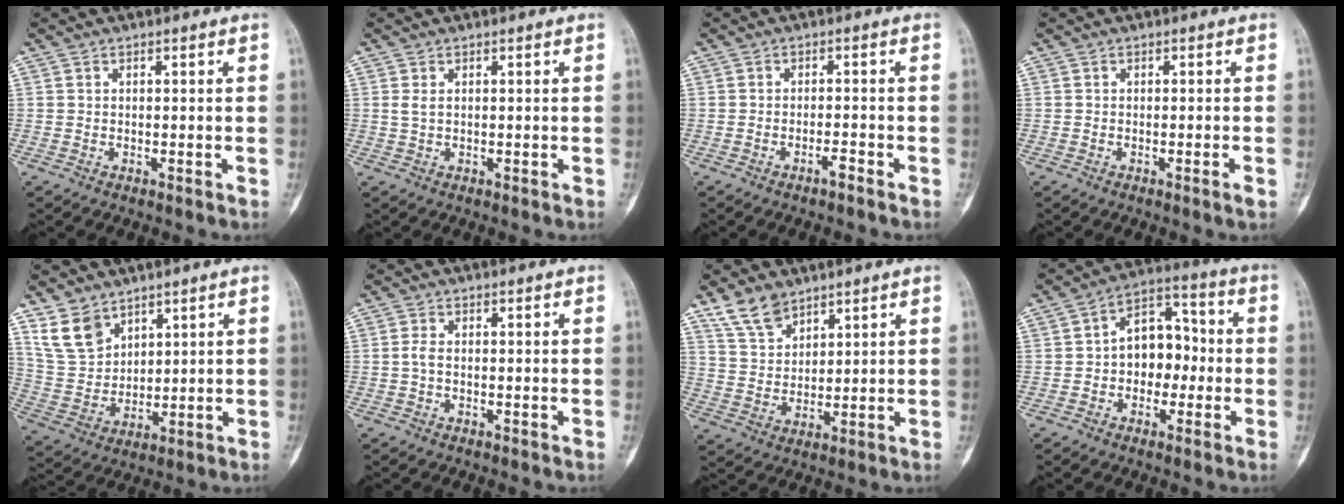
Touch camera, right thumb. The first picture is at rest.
{"total": 1.2, "force": [0.3, 0.6, 1.0], "torque": [-0.027, 0.005, 0.011]}
{"total": 2.0, "force": [-1.5, 0.3, 1.2], "torque": [-0.025, 0.009, -0.026]}
{"total": 1.3, "force": [-0.6, -0.2, 1.2], "torque": [-0.022, -0.004, -0.010]}
{"total": 9.2, "force": [6.2, 5.9, 3.5], "torque": [-0.056, -0.028, 0.138]}
{"total": 1.3, "force": [-0.2, 0.6, 1.2], "torque": [-0.026, 0.000, -0.007]}
{"total": 7.5, "force": [5.6, 4.0, 3.0], "torque": [-0.042, -0.026, 0.117]}
{"total": 11.0, "force": [-0.8, 7.9, 7.7], "torque": [-0.077, 0.042, -0.025]}